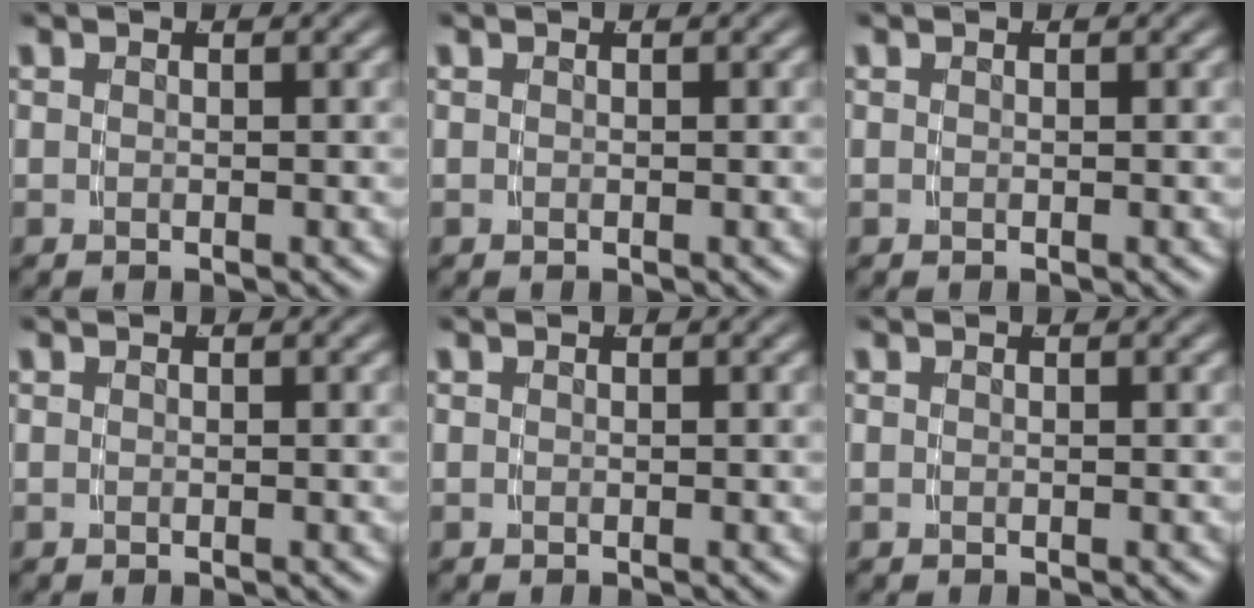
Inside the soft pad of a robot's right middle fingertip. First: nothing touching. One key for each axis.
{"total": 0.0}
{"total": 0.0}
{"total": 0.0}
{"total": 0.0}
{"total": 0.0}